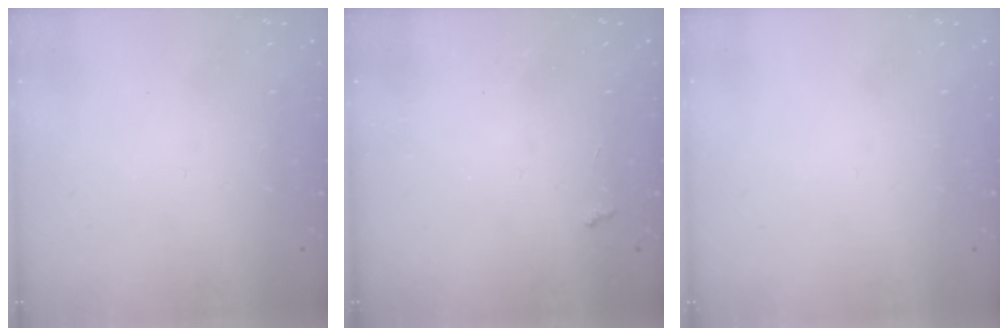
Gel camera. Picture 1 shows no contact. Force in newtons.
{"total": 2.8, "press": 2.8, "slide": 0.4}
{"total": 0.0}